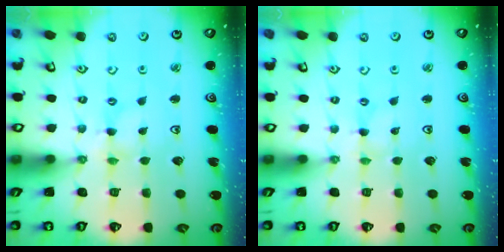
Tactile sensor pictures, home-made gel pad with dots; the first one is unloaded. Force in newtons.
{"total": 0.0}